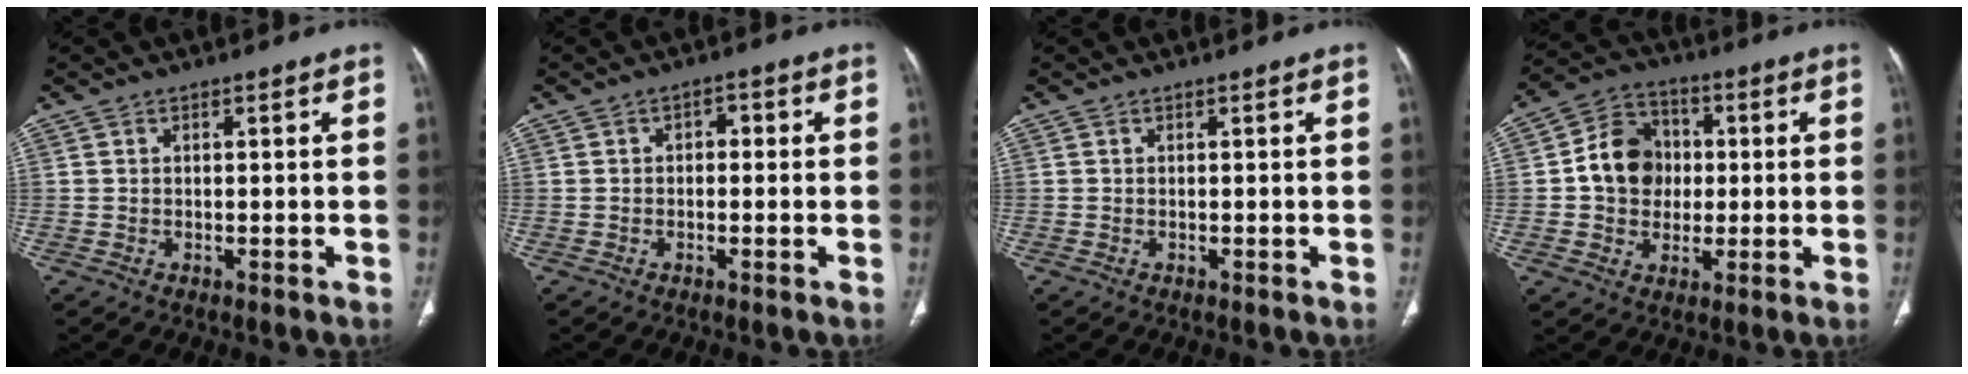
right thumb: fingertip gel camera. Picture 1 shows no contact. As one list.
[{"total": 1.9, "force": [0.0, 1.4, 1.4], "torque": [-0.005, 0.007, -0.008]}, {"total": 0.0}, {"total": 11.1, "force": [0.4, 9.4, 5.8], "torque": [-0.067, 0.017, 0.000]}]